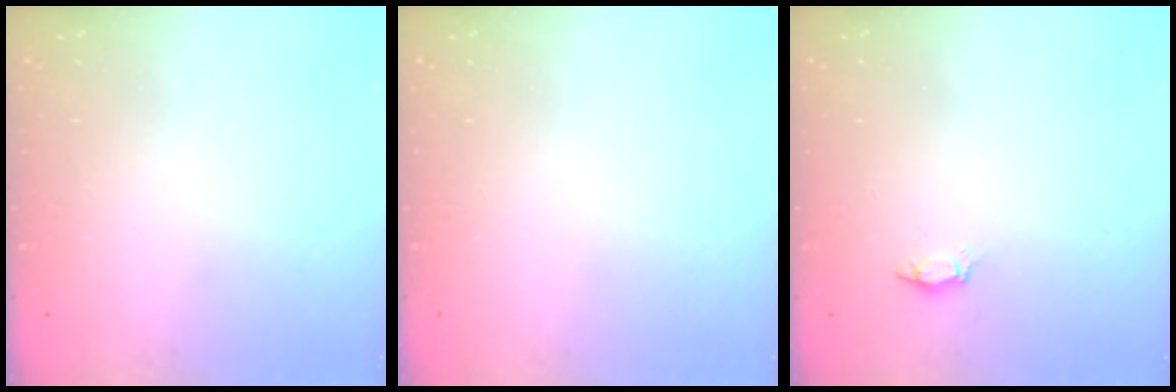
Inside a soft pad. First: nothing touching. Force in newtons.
{"total": 0.0}
{"total": 2.9, "press": 2.9, "slide": 0.4}